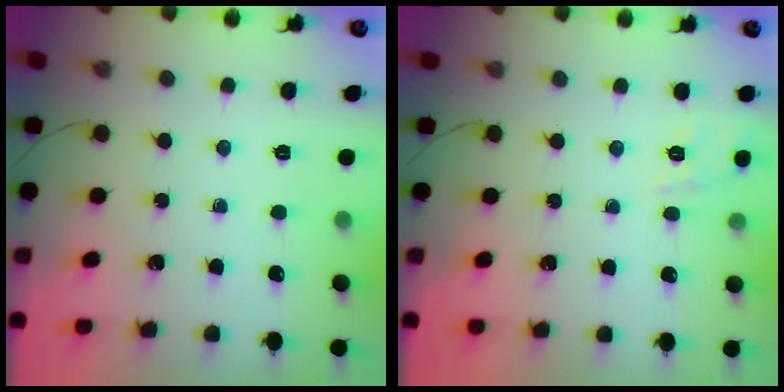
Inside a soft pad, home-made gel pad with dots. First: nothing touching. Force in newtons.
{"total": 9.6, "press": 9.5, "slide": 1.5}